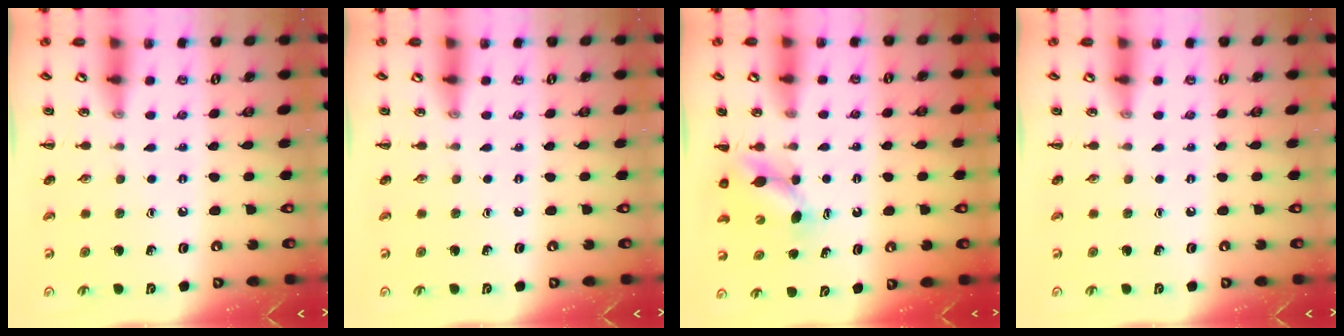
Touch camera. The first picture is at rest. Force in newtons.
{"total": 0.0}
{"total": 4.9, "press": 4.9, "slide": 0.5}
{"total": 0.0}